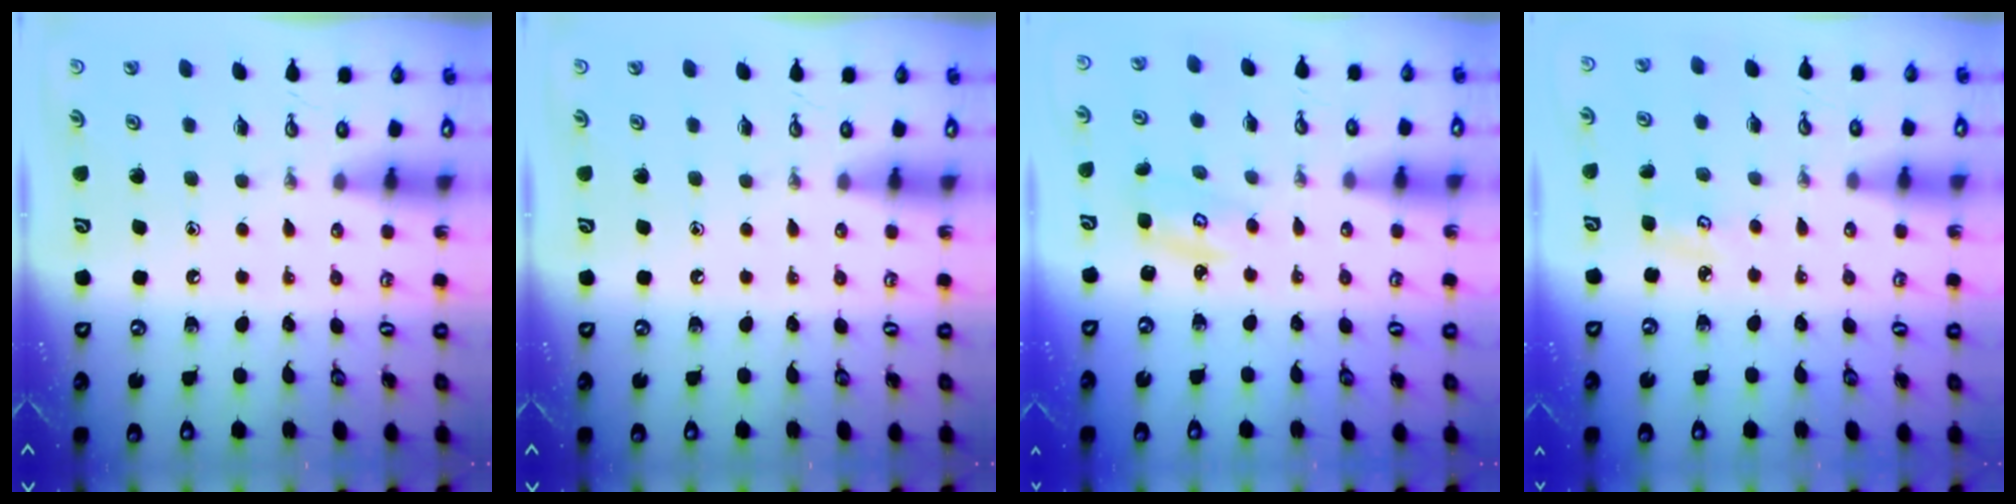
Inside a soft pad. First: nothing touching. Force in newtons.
{"total": 0.0}
{"total": 2.8, "press": 2.8, "slide": 0.3}
{"total": 3.2, "press": 3.2, "slide": 0.4}